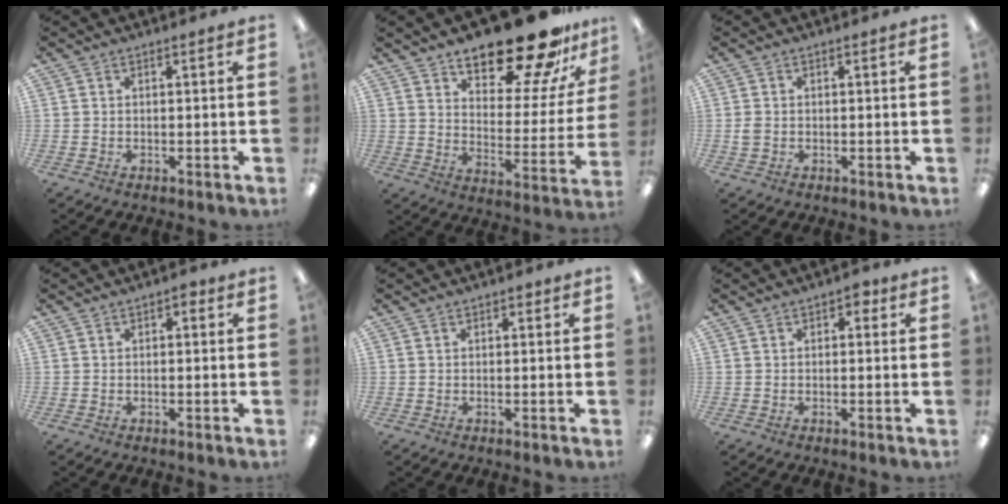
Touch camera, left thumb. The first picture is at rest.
{"total": 21.6, "force": [17.5, 6.9, 10.6], "torque": [-0.146, -0.127, 0.290]}
{"total": 1.5, "force": [-0.2, 1.1, 0.9], "torque": [-0.017, 0.003, -0.004]}
{"total": 1.5, "force": [0.7, 0.9, 1.0], "torque": [-0.004, -0.002, 0.007]}
{"total": 1.0, "force": [0.6, 0.6, 0.4], "torque": [-0.001, -0.001, 0.009]}
{"total": 2.6, "force": [1.1, 1.6, 1.7], "torque": [-0.018, 0.000, 0.016]}